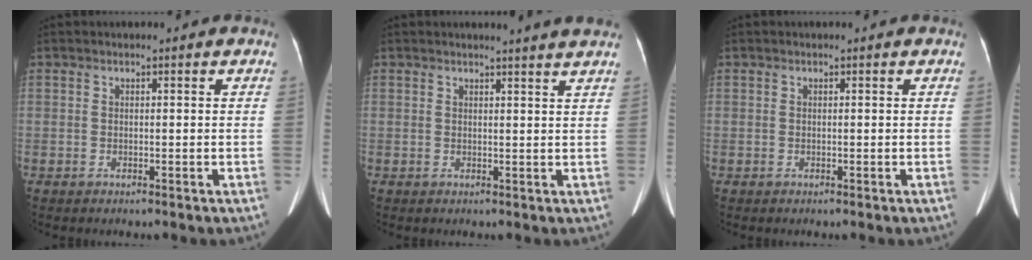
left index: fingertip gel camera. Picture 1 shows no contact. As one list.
[{"total": 4.6, "force": [4.2, -0.8, 1.8], "torque": [-0.024, -0.003, 0.035]}, {"total": 0.0}]